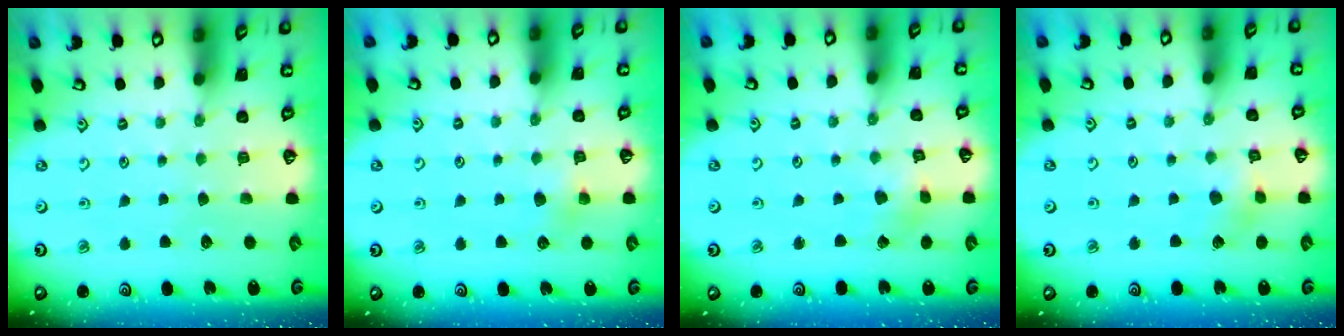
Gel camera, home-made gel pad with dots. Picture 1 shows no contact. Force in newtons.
{"total": 3.4, "press": 3.4, "slide": 0.3}
{"total": 2.4, "press": 2.4, "slide": 0.3}
{"total": 4.5, "press": 4.5, "slide": 0.3}